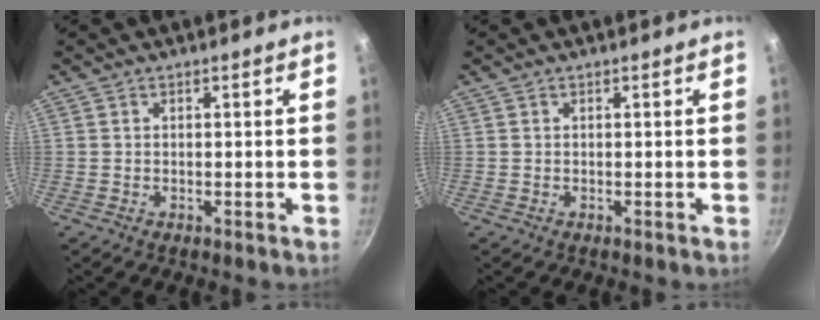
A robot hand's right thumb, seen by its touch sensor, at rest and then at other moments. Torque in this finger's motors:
{"motor_torque": [-0.11, 0.11, 0.06, 0.06, 0.02]}